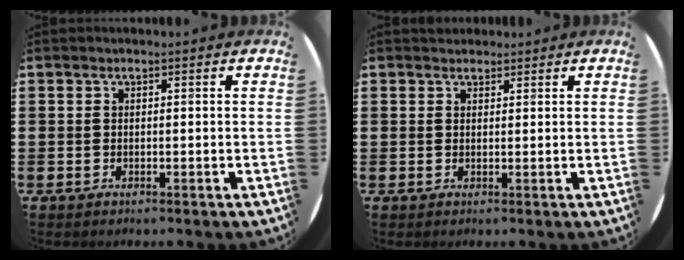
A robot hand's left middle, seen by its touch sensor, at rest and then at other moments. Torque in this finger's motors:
{"motor_torque": [0.62, -0.74, 0.01, 0.01]}